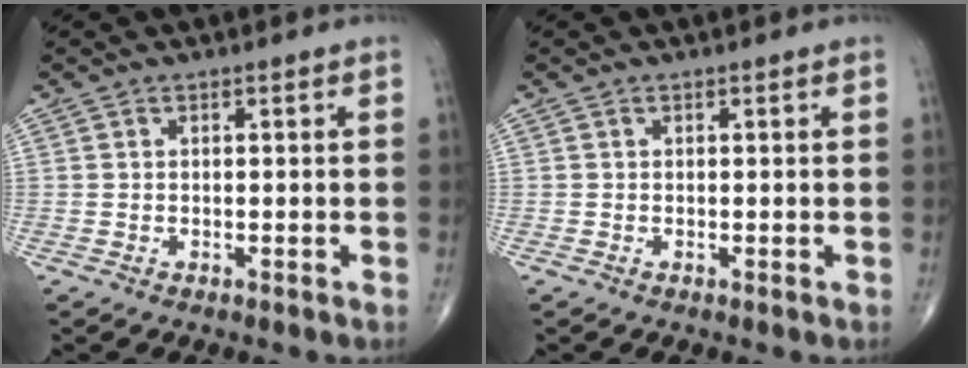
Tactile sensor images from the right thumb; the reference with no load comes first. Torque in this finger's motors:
{"motor_torque": [-0.24, 0.34, -0.01, 0.15, 0.01]}